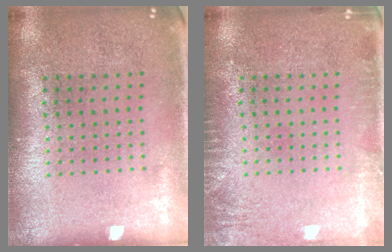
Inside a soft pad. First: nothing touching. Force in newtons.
{"total": 2.0, "press": 1.9, "slide": 0.2}